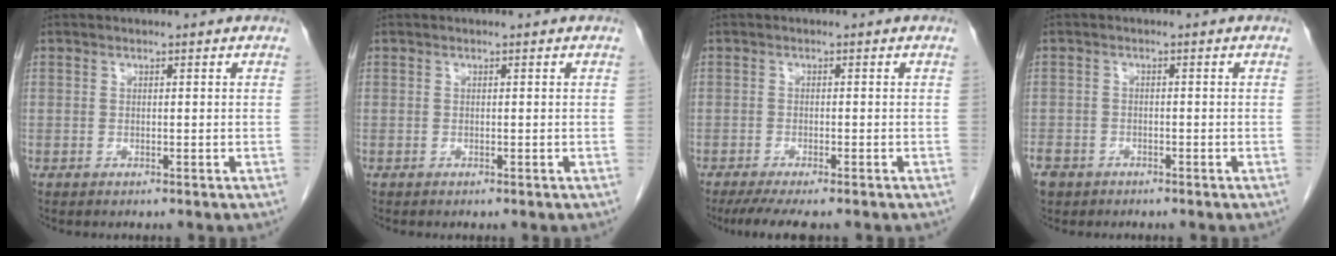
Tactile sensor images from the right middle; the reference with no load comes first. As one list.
[{"total": 0.0}, {"total": 6.2, "force": [-5.0, 0.8, 3.6], "torque": [-0.050, -0.013, -0.079]}, {"total": 4.6, "force": [-3.3, 3.0, 1.1], "torque": [-0.027, 0.001, -0.056]}]